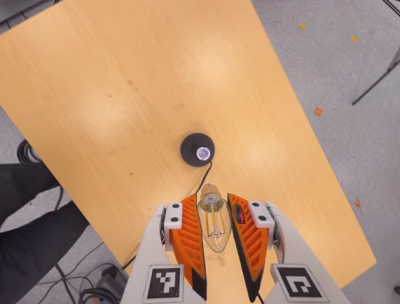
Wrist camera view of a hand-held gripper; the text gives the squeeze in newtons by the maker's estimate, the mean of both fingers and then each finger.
{"total": 11.2, "left": 10.9, "right": 11.5}